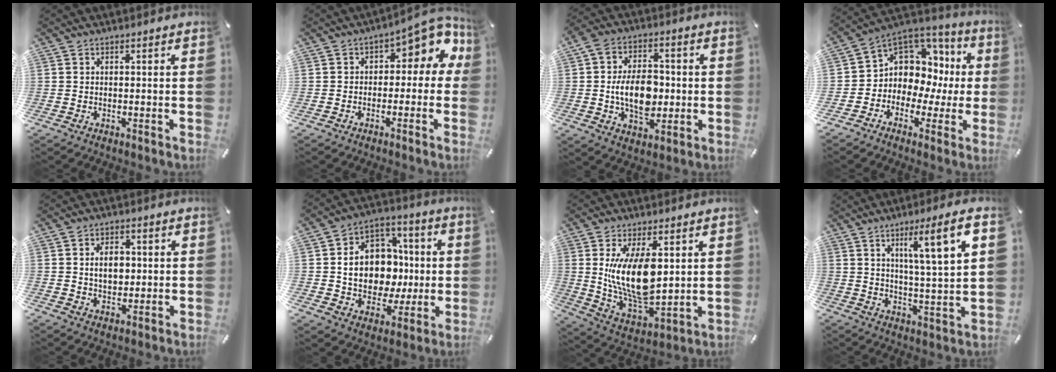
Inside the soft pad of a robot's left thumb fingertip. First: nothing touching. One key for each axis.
{"total": 7.6, "fx": 2.9, "fy": 4.1, "fz": 5.6, "tx": -0.066, "ty": -0.027, "tz": 0.044}
{"total": 12.3, "fx": -0.8, "fy": 8.3, "fz": 9.0, "tx": -0.167, "ty": 0.003, "tz": -0.013}
{"total": 8.3, "fx": 1.7, "fy": 7.6, "fz": 2.9, "tx": -0.055, "ty": -0.036, "tz": 0.033}
{"total": 5.7, "fx": 0.6, "fy": 4.2, "fz": 3.8, "tx": -0.056, "ty": 0.000, "tz": 0.004}
{"total": 16.0, "fx": -0.4, "fy": 12.9, "fz": 9.4, "tx": -0.156, "ty": 0.008, "tz": 0.003}
{"total": 16.1, "fx": 3.7, "fy": 8.1, "fz": 13.4, "tx": -0.259, "ty": -0.026, "tz": 0.065}
{"total": 11.3, "fx": 5.6, "fy": 0.9, "fz": 9.8, "tx": -0.151, "ty": -0.026, "tz": 0.081}